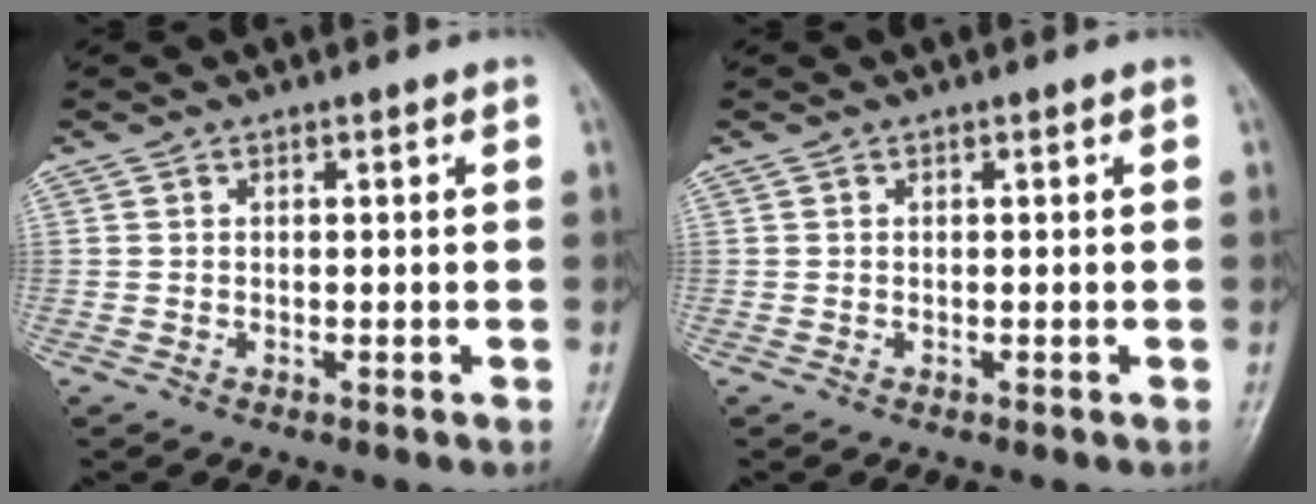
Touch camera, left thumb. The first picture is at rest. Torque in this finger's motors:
{"motor_torque": [-0.12, -0.12, 0.06, 0.06, 0.00]}